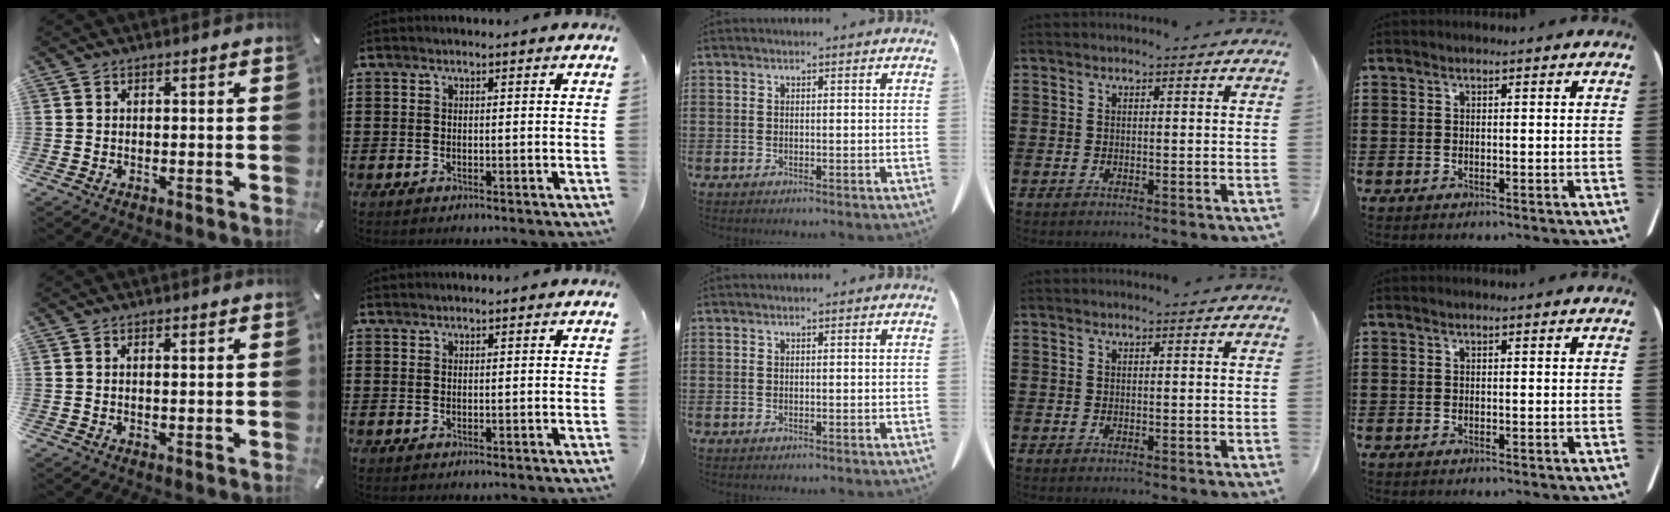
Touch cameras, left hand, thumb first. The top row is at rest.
{"thumb": {"total": 0.7, "force": [0.2, 0.2, 0.6], "torque": [-0.013, 0.000, 0.004]}, "index": {"total": 0.5, "force": [0.5, 0.1, 0.1], "torque": [-0.004, 0.000, 0.010]}}